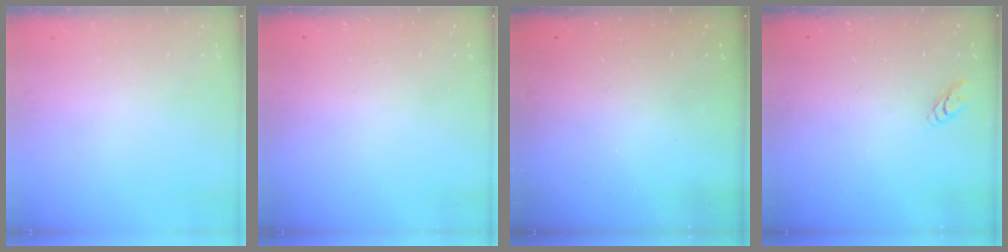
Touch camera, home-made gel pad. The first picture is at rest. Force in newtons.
{"total": 0.0}
{"total": 0.0}
{"total": 3.3, "press": 3.3, "slide": 0.3}